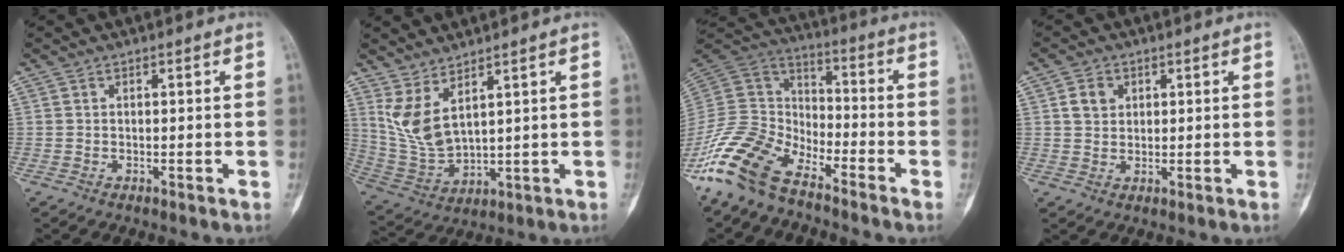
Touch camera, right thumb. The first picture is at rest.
{"total": 8.8, "force": [4.6, 3.3, 6.7], "torque": [-0.133, -0.034, 0.113]}
{"total": 15.3, "force": [-11.0, 7.2, 7.8], "torque": [-0.148, 0.075, -0.225]}
{"total": 3.8, "force": [1.3, 3.1, 1.8], "torque": [-0.017, -0.002, 0.024]}